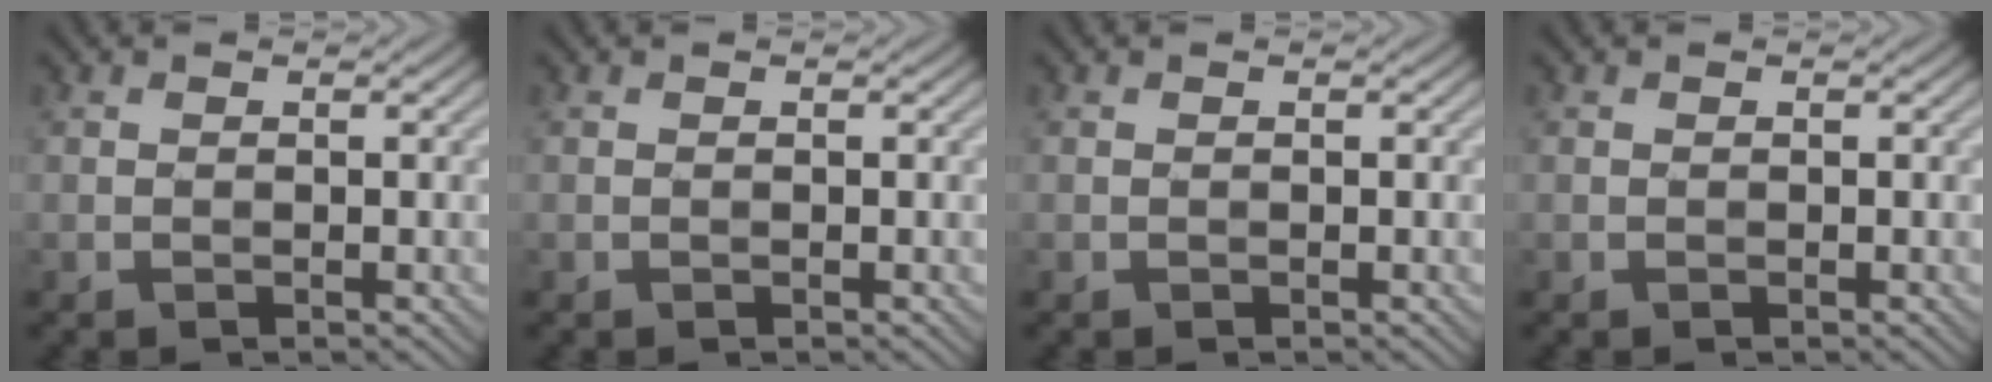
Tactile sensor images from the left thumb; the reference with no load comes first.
{"total": 0.0}
{"total": 0.0}
{"total": 0.0}